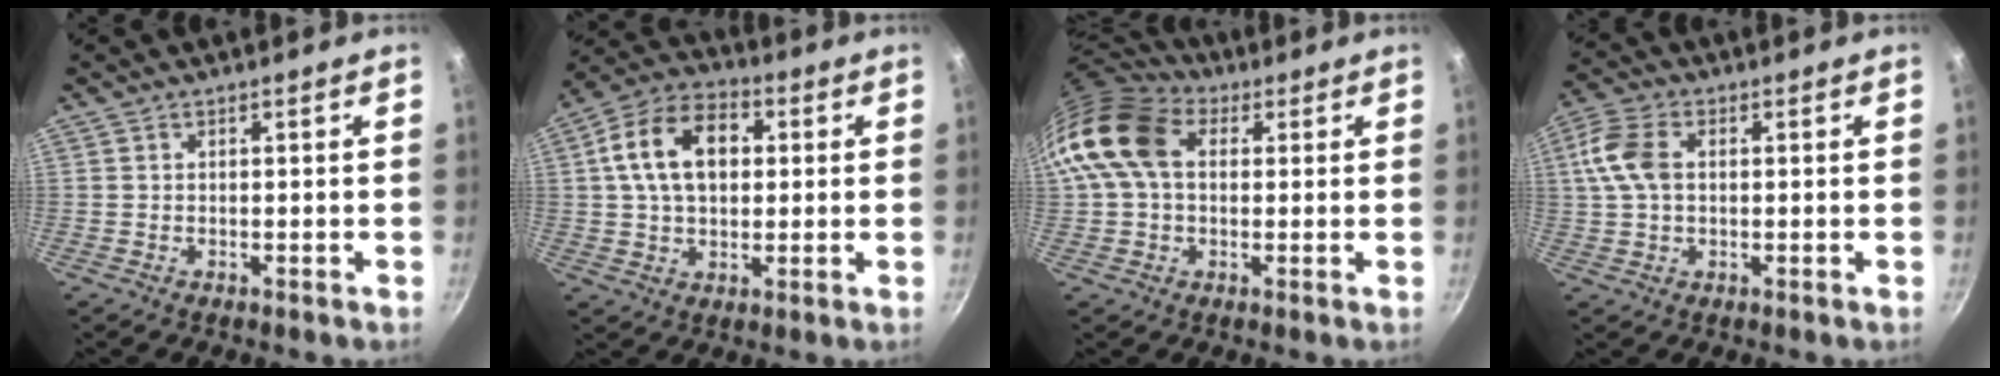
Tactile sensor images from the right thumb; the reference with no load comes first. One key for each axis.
{"total": 14.5, "fx": 2.8, "fy": 9.8, "fz": 10.3, "tx": -0.154, "ty": 0.019, "tz": 0.033}
{"total": 14.1, "fx": 2.5, "fy": 10.1, "fz": 9.5, "tx": -0.169, "ty": 0.024, "tz": 0.029}
{"total": 7.8, "fx": 1.2, "fy": 5.1, "fz": 5.8, "tx": -0.121, "ty": 0.012, "tz": 0.017}